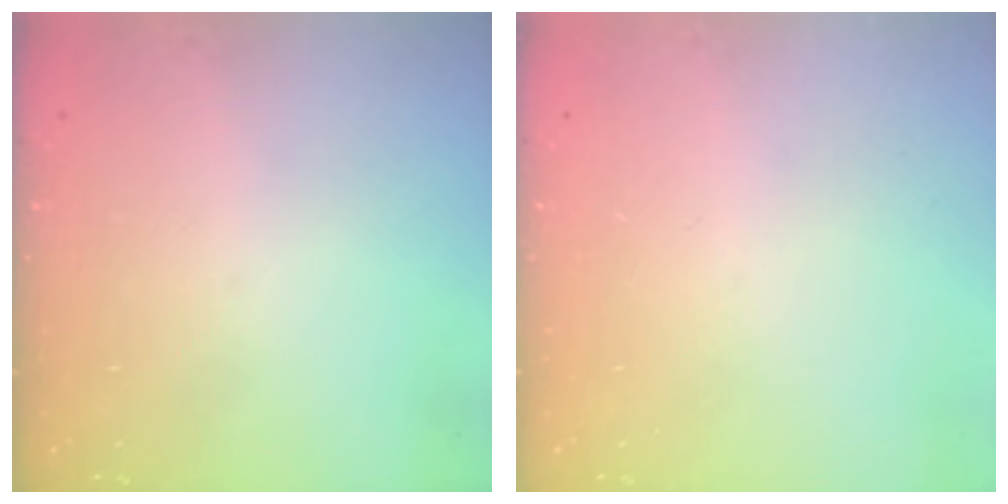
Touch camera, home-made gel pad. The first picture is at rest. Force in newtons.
{"total": 0.0}